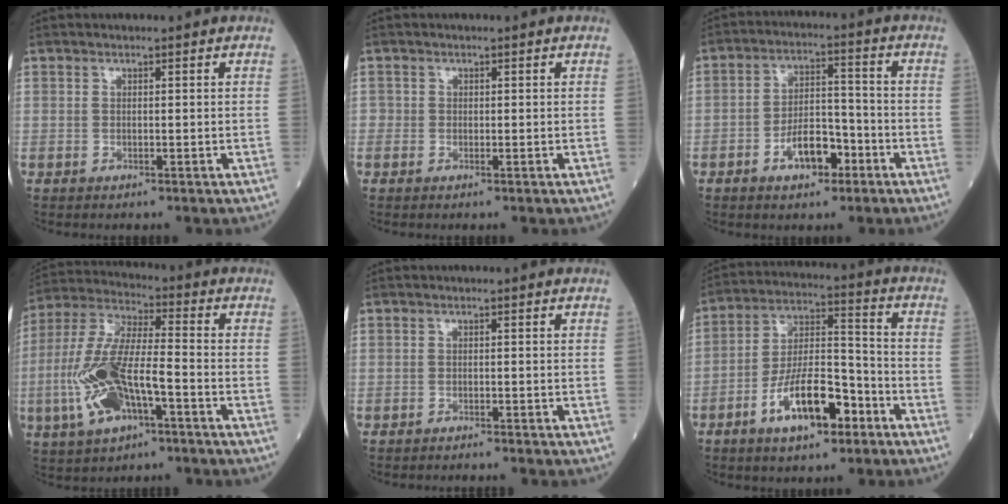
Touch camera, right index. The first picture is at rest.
{"total": 0.9, "force": [-0.2, 0.7, 0.5], "torque": [-0.004, 0.001, -0.005]}
{"total": 7.7, "force": [-3.7, 3.5, 5.7], "torque": [-0.105, 0.015, -0.063]}
{"total": 14.4, "force": [-4.5, 4.5, 12.9], "torque": [-0.285, 0.001, -0.082]}
{"total": 2.4, "force": [-2.2, 0.2, 0.8], "torque": [-0.013, -0.001, -0.027]}
{"total": 12.6, "force": [-6.2, 4.3, 10.0], "torque": [-0.193, 0.012, -0.108]}